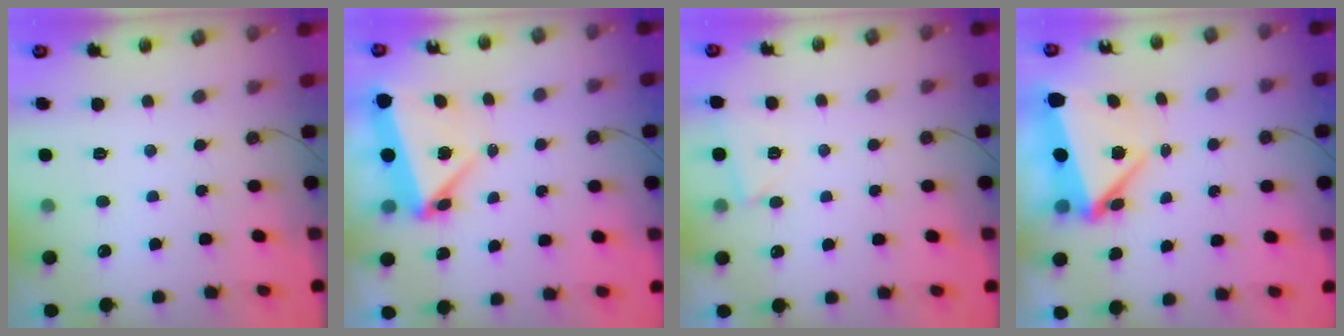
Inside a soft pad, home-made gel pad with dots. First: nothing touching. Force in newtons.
{"total": 5.9, "press": 5.7, "slide": 1.4}
{"total": 2.7, "press": 2.4, "slide": 1.2}
{"total": 5.5, "press": 5.3, "slide": 1.4}